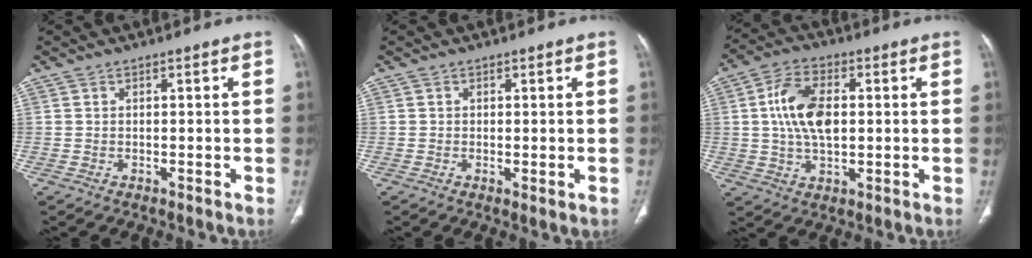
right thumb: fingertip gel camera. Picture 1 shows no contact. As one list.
[{"total": 1.4, "force": [-0.3, 0.4, 1.3], "torque": [-0.028, -0.006, -0.002]}, {"total": 11.1, "force": [1.3, 6.2, 9.2], "torque": [-0.171, 0.006, 0.024]}]